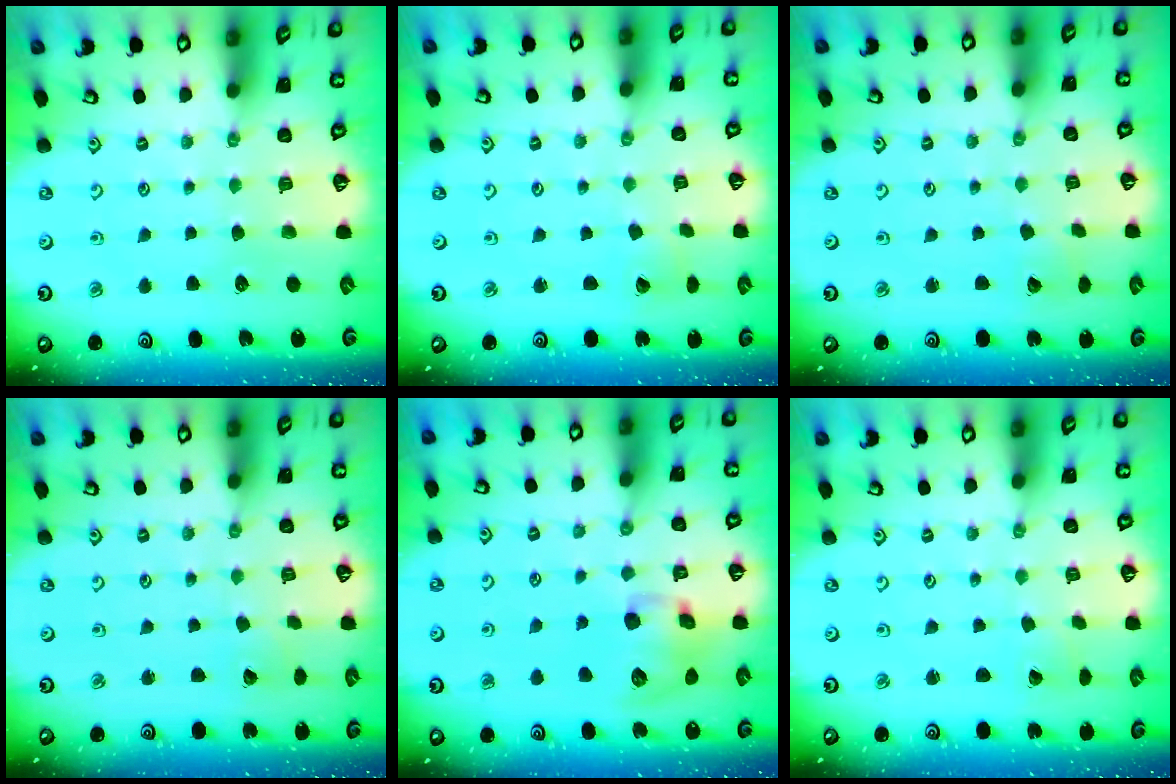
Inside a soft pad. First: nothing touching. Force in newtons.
{"total": 2.3, "press": 2.3, "slide": 0.2}
{"total": 2.5, "press": 2.4, "slide": 0.3}
{"total": 2.5, "press": 2.5, "slide": 0.3}
{"total": 12.5, "press": 12.4, "slide": 1.7}
{"total": 0.9, "press": 0.9, "slide": 0.1}